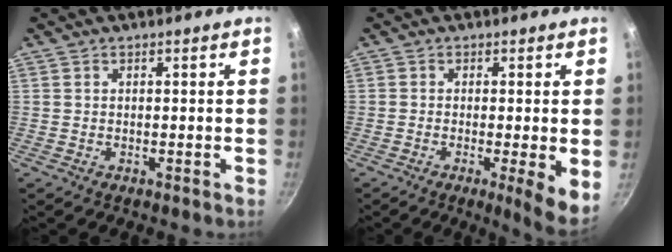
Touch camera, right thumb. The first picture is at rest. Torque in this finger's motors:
{"motor_torque": [-0.07, 0.34, -0.15, 0.06, 0.08]}